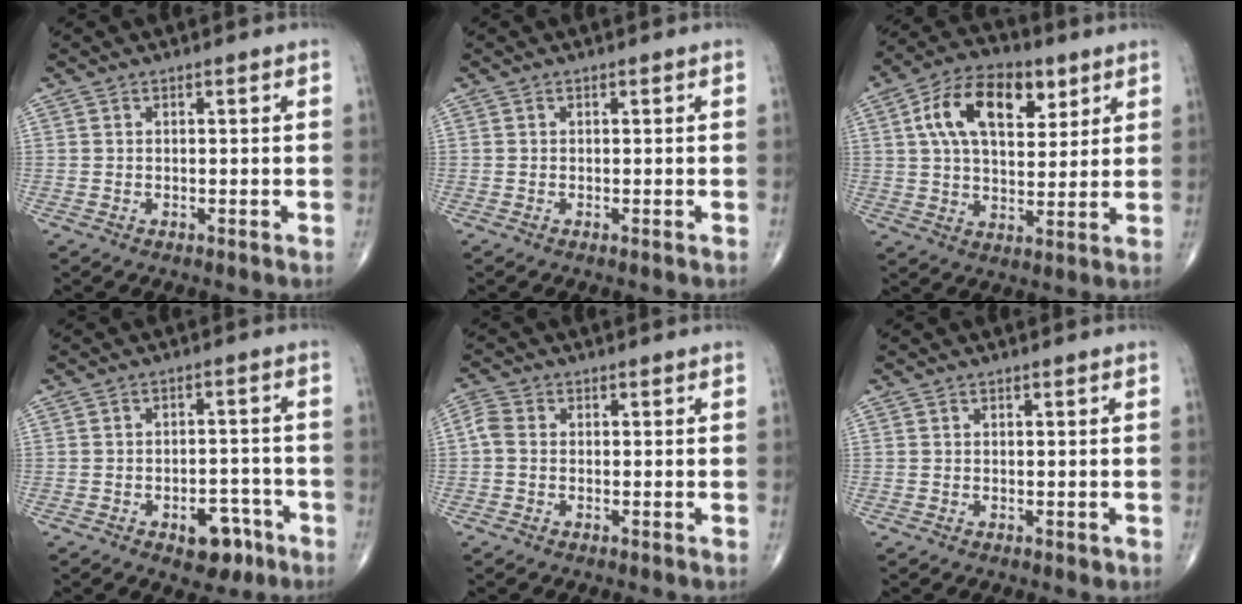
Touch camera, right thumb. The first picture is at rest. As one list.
[{"total": 0.0}, {"total": 15.6, "force": [5.9, 8.8, 11.5], "torque": [-0.173, -0.004, 0.098]}, {"total": 6.9, "force": [-3.7, 4.1, 4.2], "torque": [-0.028, 0.032, -0.045]}, {"total": 2.6, "force": [-0.3, 1.9, 1.8], "torque": [-0.040, 0.006, -0.016]}, {"total": 0.5, "force": [0.0, 0.4, 0.4], "torque": [-0.003, -0.001, 0.001]}]